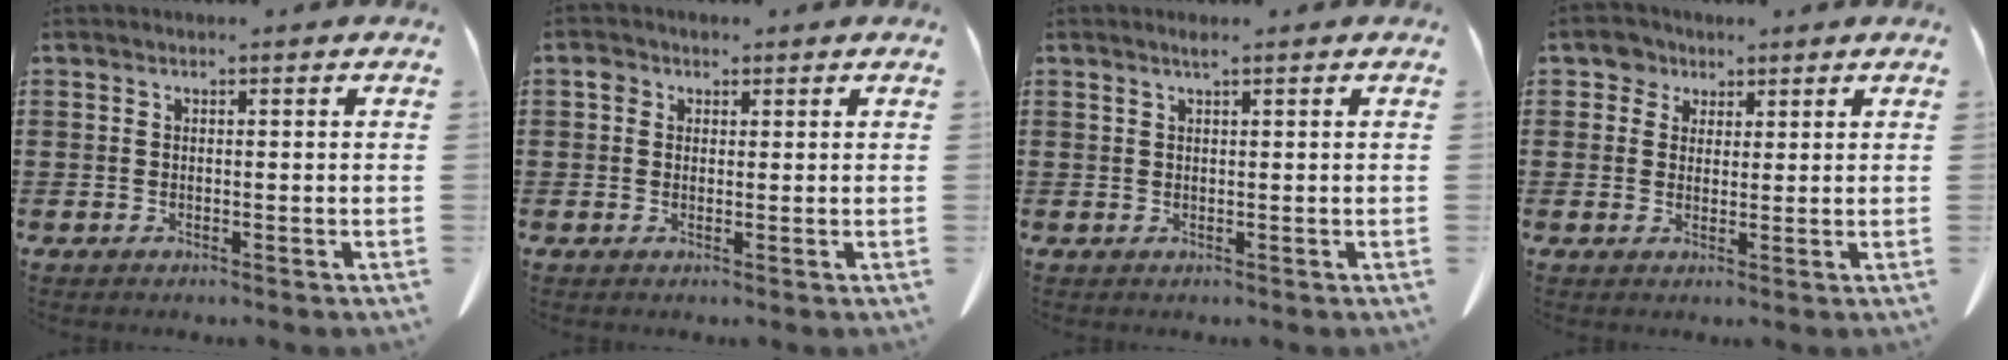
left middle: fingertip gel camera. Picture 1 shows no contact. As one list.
[{"total": 1.7, "force": [0.8, 1.3, 0.6], "torque": [-0.009, 0.003, 0.013]}, {"total": 1.0, "force": [0.7, 0.0, 0.8], "torque": [-0.015, 0.001, 0.012]}, {"total": 3.3, "force": [2.2, 2.5, 0.5], "torque": [-0.016, 0.008, 0.038]}]